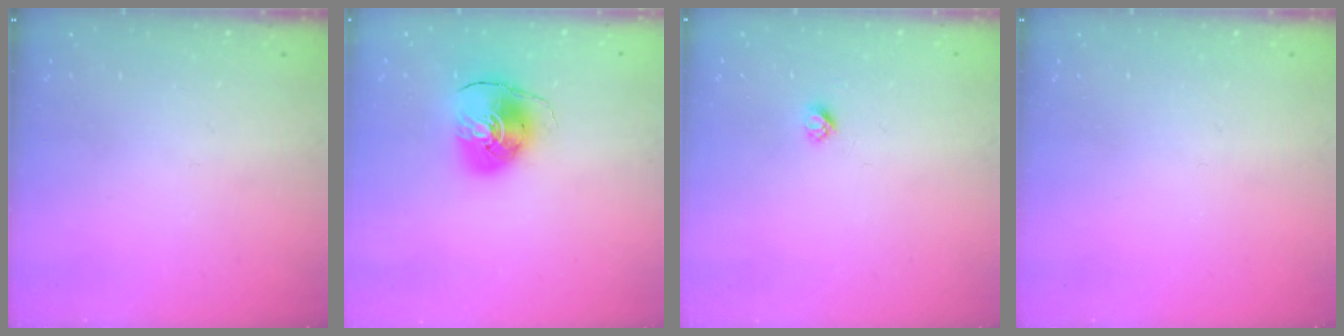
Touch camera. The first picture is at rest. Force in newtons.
{"total": 9.3, "press": 9.2, "slide": 1.1}
{"total": 2.7, "press": 2.6, "slide": 0.3}
{"total": 0.0}